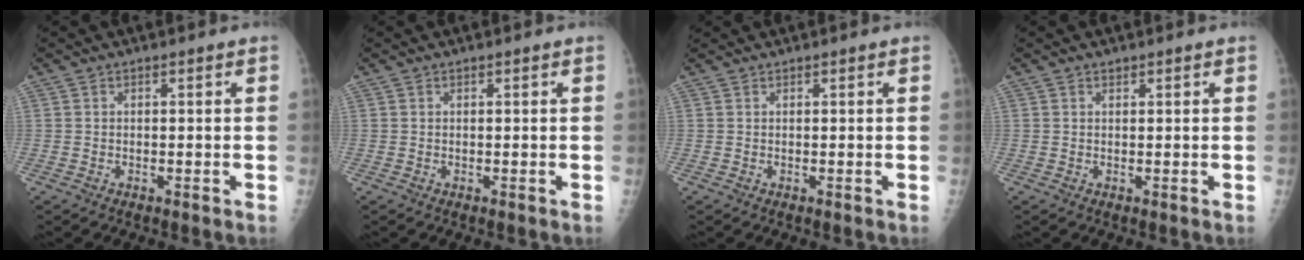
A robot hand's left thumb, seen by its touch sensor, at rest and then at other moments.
{"total": 0.0}
{"total": 0.0}
{"total": 0.6, "force": [0.5, 0.3, 0.1], "torque": [0.000, -0.003, 0.007]}